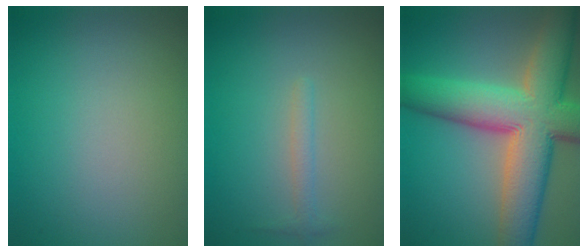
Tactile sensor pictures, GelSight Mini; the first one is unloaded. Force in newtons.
{"total": 1.1, "press": 1.1, "slide": 0.0}
{"total": 12.4, "press": 12.3, "slide": 1.1}